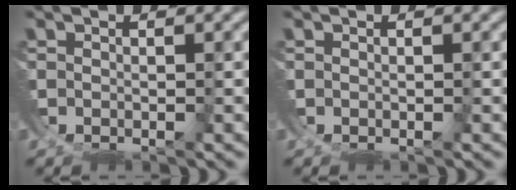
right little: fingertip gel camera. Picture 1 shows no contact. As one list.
[{"total": 0.0}]